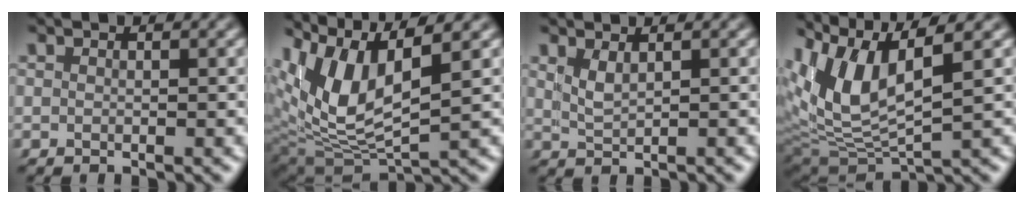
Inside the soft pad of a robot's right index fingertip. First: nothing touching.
{"total": 10.6, "force": [1.8, 7.4, 7.5], "torque": [-0.156, -0.011, 0.030]}
{"total": 1.4, "force": [0.9, 0.3, 1.0], "torque": [-0.029, -0.002, 0.022]}
{"total": 9.4, "force": [2.3, 6.3, 6.6], "torque": [-0.143, -0.005, 0.038]}